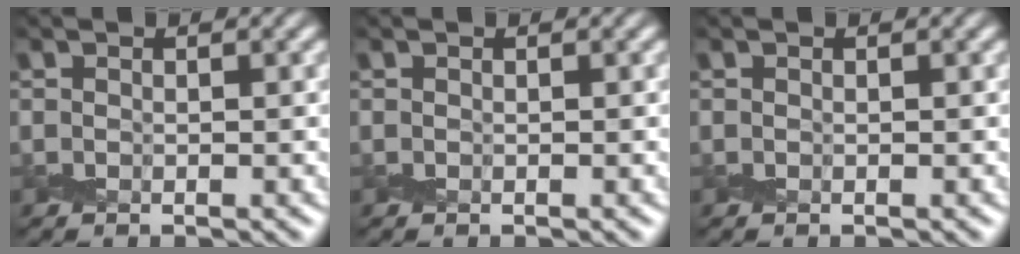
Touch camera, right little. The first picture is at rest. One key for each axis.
{"total": 0.0}
{"total": 0.0}